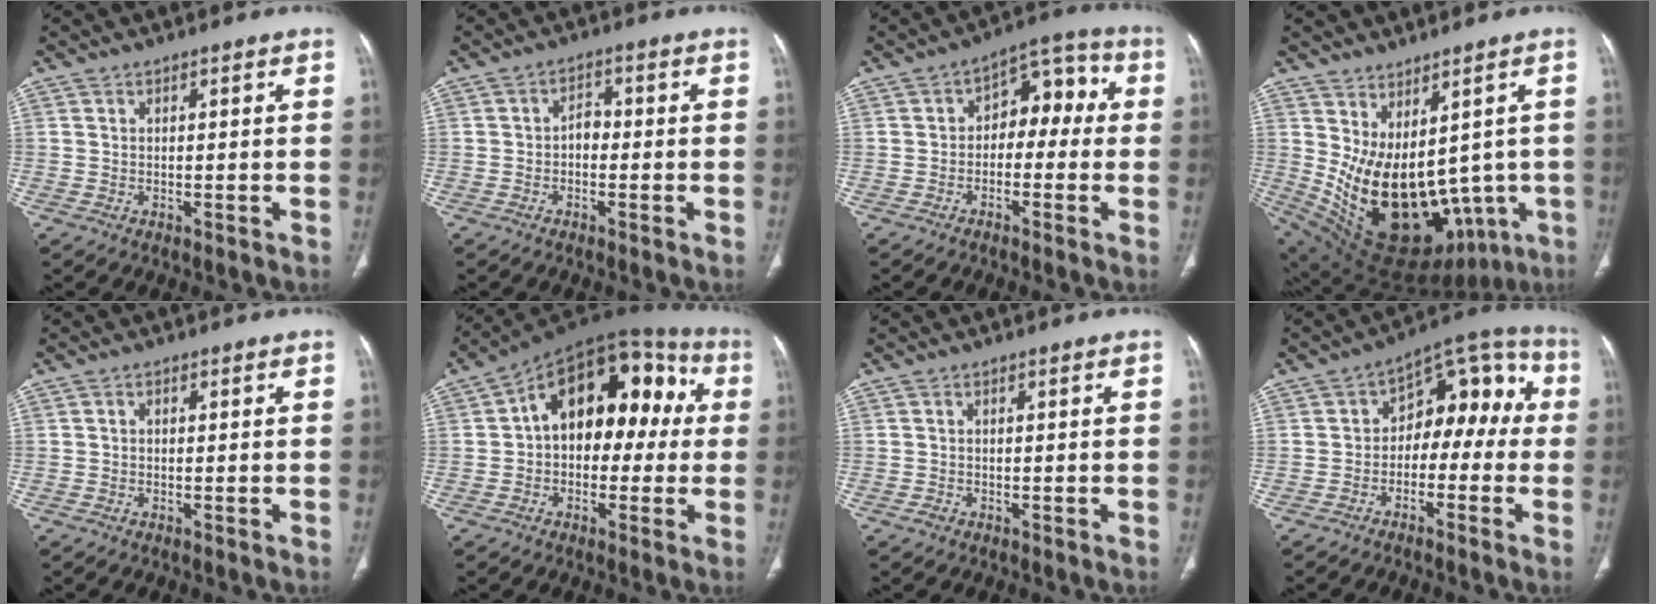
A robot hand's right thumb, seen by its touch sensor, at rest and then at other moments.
{"total": 2.9, "force": [-0.8, 2.1, 1.9], "torque": [-0.015, 0.017, -0.023]}
{"total": 9.1, "force": [-0.4, 6.1, 6.8], "torque": [-0.051, 0.048, -0.021]}
{"total": 22.0, "force": [-1.8, 13.4, 17.4], "torque": [-0.268, -0.028, 0.021]}
{"total": 0.7, "force": [-0.1, 0.6, 0.4], "torque": [-0.004, 0.002, -0.005]}
{"total": 18.9, "force": [2.0, 12.1, 14.4], "torque": [-0.156, 0.056, 0.017]}
{"total": 1.0, "force": [-0.6, 0.7, 0.3], "torque": [-0.006, 0.002, -0.013]}
{"total": 12.9, "force": [-1.3, 8.4, 9.7], "torque": [-0.078, 0.060, -0.035]}